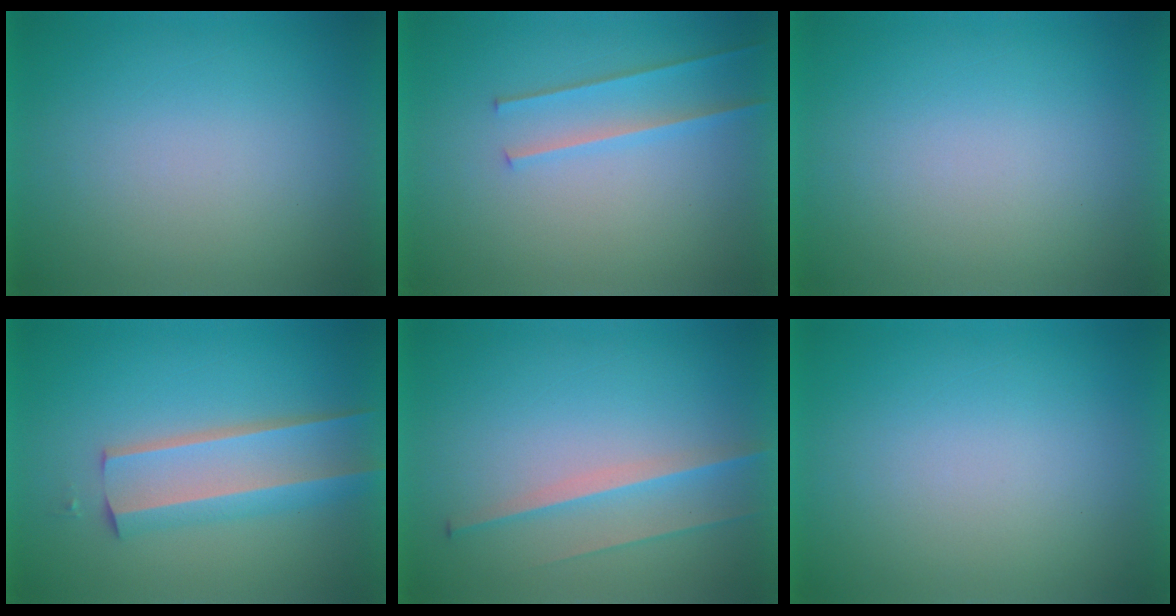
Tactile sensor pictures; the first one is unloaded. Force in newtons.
{"total": 2.2}
{"total": 1.0}
{"total": 4.1}
{"total": 2.8}
{"total": 0.0}